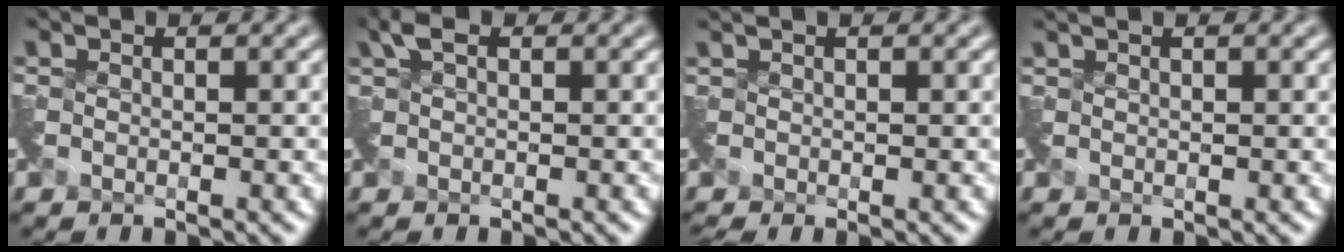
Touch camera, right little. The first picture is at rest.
{"total": 1.0, "force": [0.6, 0.6, 0.5], "torque": [-0.012, 0.003, 0.010]}
{"total": 1.5, "force": [0.3, 0.3, 1.5], "torque": [-0.030, 0.002, 0.004]}
{"total": 1.0, "force": [0.8, 0.1, 0.7], "torque": [-0.013, 0.009, 0.013]}